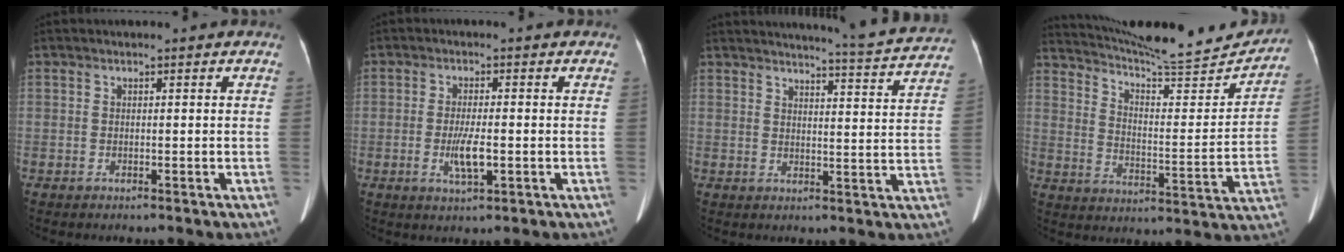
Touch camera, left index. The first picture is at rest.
{"total": 4.2, "force": [-1.0, 0.8, 4.0], "torque": [-0.084, -0.006, -0.014]}
{"total": 11.6, "force": [11.3, -0.9, 2.6], "torque": [-0.044, -0.039, 0.129]}
{"total": 20.2, "force": [19.3, 1.0, 5.9], "torque": [-0.101, -0.044, 0.274]}